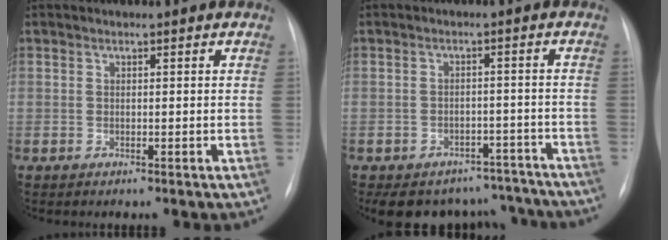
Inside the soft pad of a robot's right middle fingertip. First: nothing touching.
{"total": 12.9, "force": [-11.3, 6.0, 1.8], "torque": [-0.016, 0.025, -0.131]}